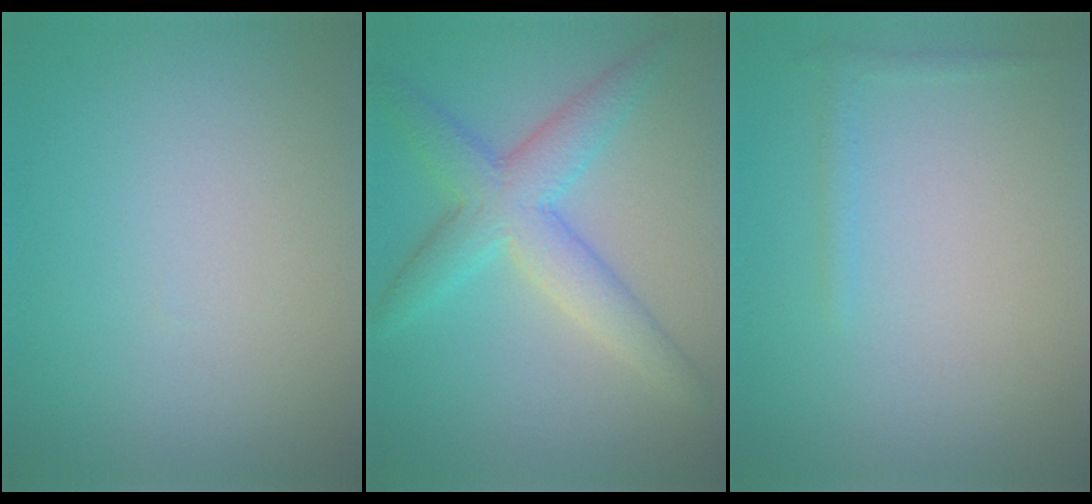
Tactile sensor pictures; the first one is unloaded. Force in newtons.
{"total": 5.2, "press": 5.1, "slide": 0.3}
{"total": 0.8, "press": 0.8, "slide": 0.1}